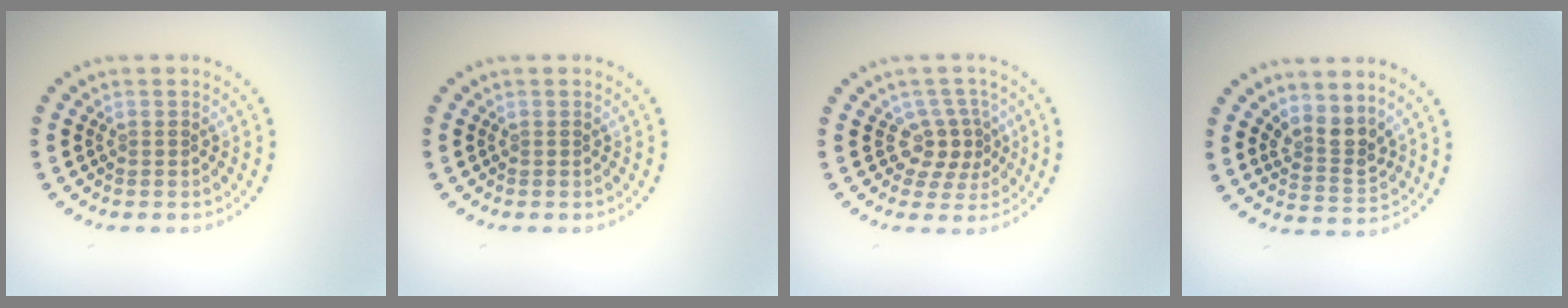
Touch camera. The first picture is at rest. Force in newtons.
{"total": 0.0}
{"total": 2.8, "press": 2.1, "slide": 1.8}
{"total": 2.8, "press": 2.2, "slide": 1.7}